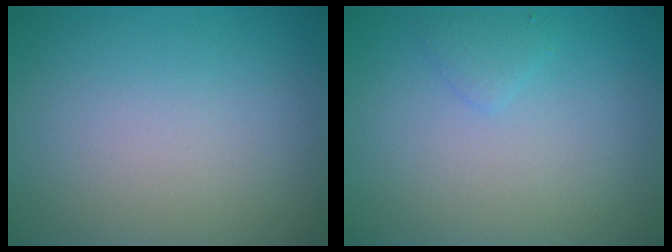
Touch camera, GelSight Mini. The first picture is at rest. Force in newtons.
{"total": 1.0, "press": 1.0, "slide": 0.1}